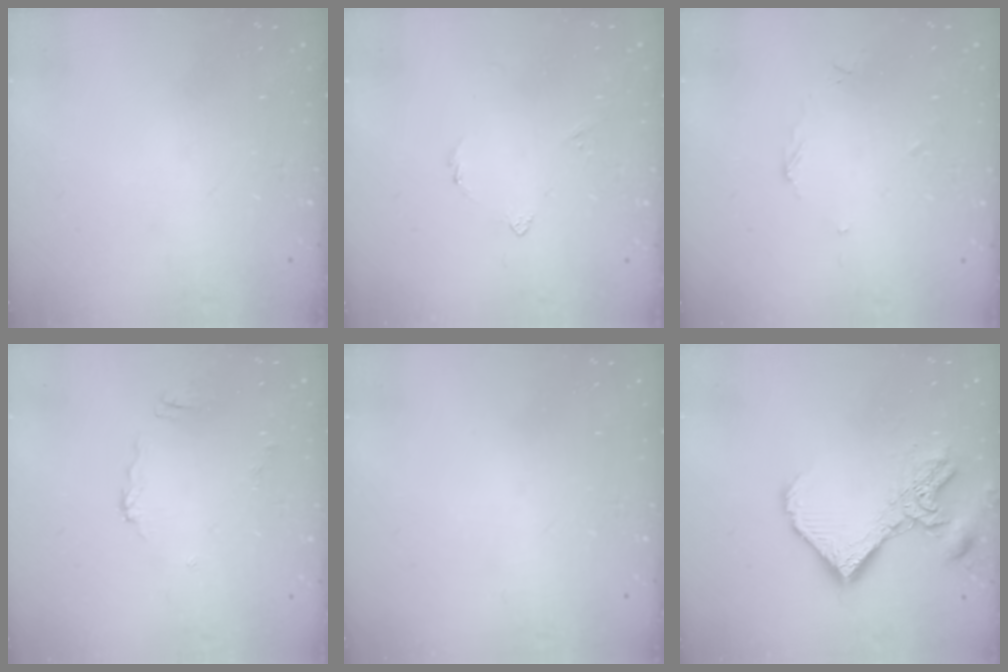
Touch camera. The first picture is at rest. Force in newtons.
{"total": 2.6, "press": 2.5, "slide": 0.7}
{"total": 3.5, "press": 3.5, "slide": 0.5}
{"total": 6.3, "press": 6.3, "slide": 0.2}
{"total": 0.0}
{"total": 13.6, "press": 13.5, "slide": 1.5}